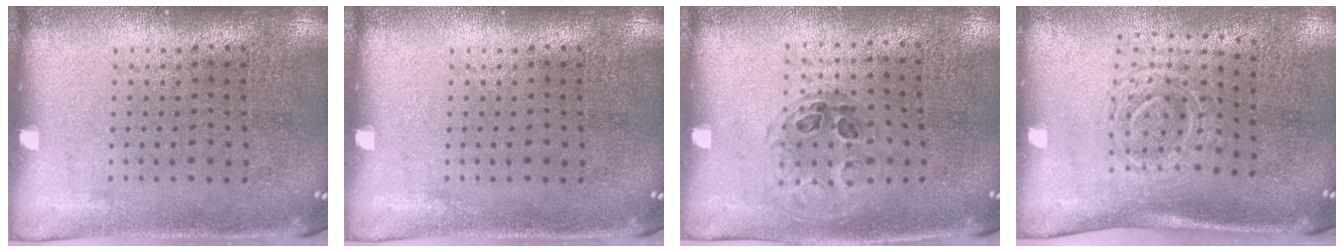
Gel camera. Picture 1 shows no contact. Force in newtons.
{"total": 0.0}
{"total": 0.9, "press": 0.7, "slide": 0.5}
{"total": 1.6, "press": 1.2, "slide": 1.1}